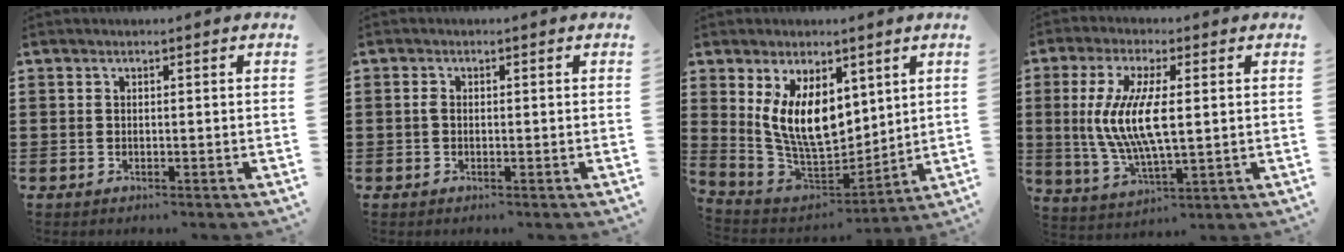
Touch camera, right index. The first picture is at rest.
{"total": 0.9, "force": [-0.3, 0.5, 0.7], "torque": [-0.024, -0.004, -0.009]}
{"total": 10.3, "force": [3.7, 5.8, 7.7], "torque": [-0.185, -0.013, 0.068]}
{"total": 9.7, "force": [0.7, 3.1, 9.1], "torque": [-0.199, -0.005, 0.006]}